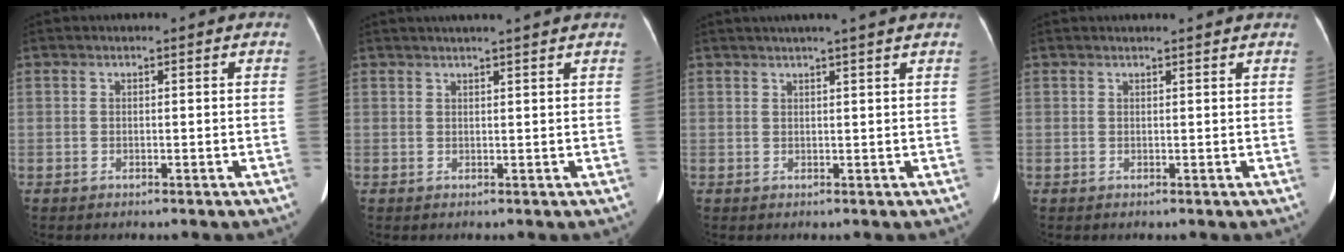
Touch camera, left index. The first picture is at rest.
{"total": 6.2, "force": [5.3, -0.6, 3.1], "torque": [-0.041, 0.024, 0.064]}
{"total": 5.5, "force": [4.5, -0.9, 3.0], "torque": [-0.040, 0.019, 0.056]}
{"total": 2.5, "force": [2.4, -0.1, 0.6], "torque": [-0.012, 0.009, 0.026]}